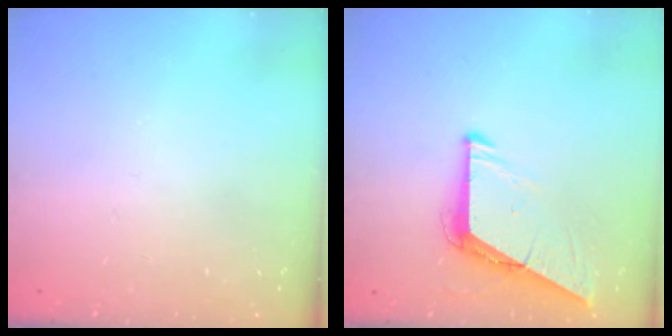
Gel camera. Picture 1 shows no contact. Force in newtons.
{"total": 8.6, "press": 8.5, "slide": 0.8}